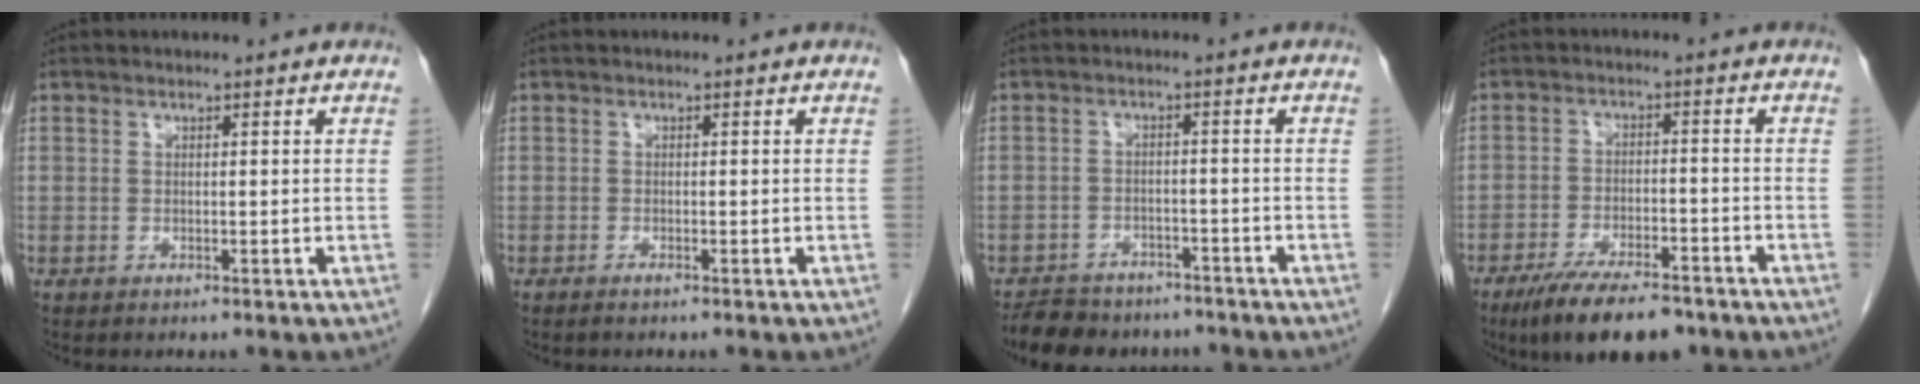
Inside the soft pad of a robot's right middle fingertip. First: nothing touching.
{"total": 0.6, "force": [-0.5, 0.0, 0.4], "torque": [-0.010, -0.001, -0.010]}
{"total": 9.6, "force": [-8.2, 4.2, 2.7], "torque": [-0.042, 0.002, -0.116]}
{"total": 11.3, "force": [-8.5, 3.4, 6.6], "torque": [-0.104, -0.013, -0.139]}